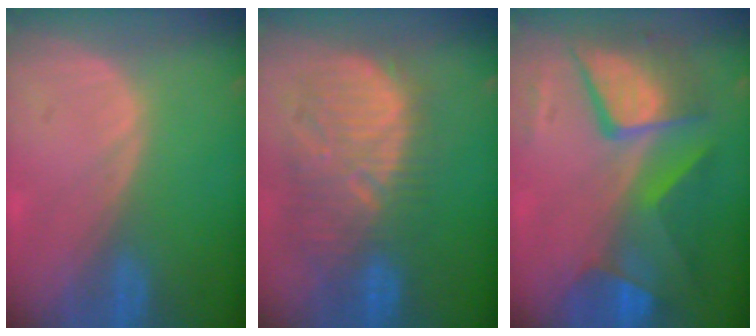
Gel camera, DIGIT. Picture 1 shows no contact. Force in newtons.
{"total": 11.7, "press": 11.1, "slide": 3.8}
{"total": 10.7, "press": 10.7, "slide": 1.0}